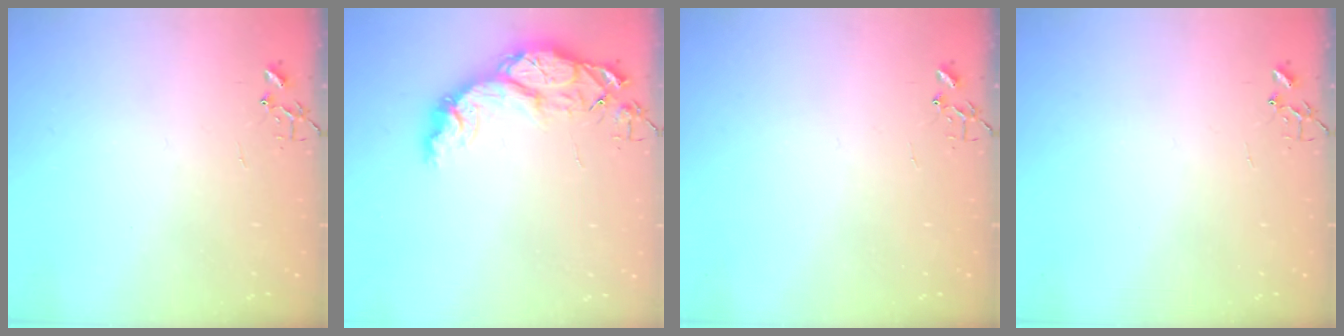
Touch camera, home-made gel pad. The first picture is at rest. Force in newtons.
{"total": 13.9, "press": 13.9, "slide": 1.4}
{"total": 0.0}
{"total": 0.0}